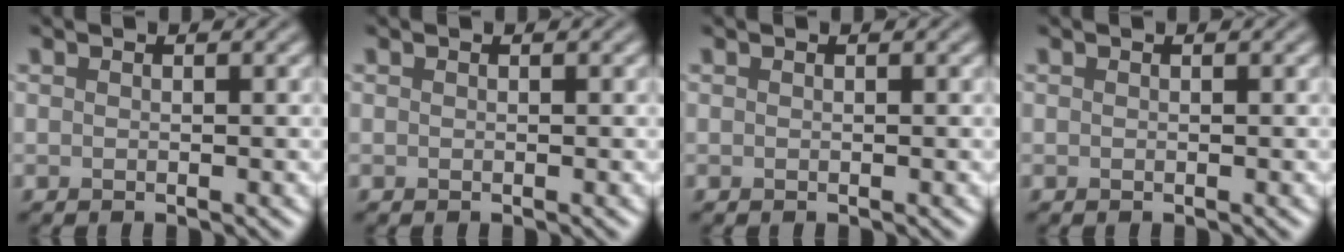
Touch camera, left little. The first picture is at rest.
{"total": 0.0}
{"total": 0.0}
{"total": 0.0}